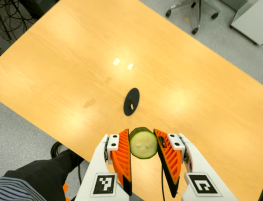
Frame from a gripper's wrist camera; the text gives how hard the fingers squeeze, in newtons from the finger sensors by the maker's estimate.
{"total": 9.6, "left": 10.4, "right": 8.7}